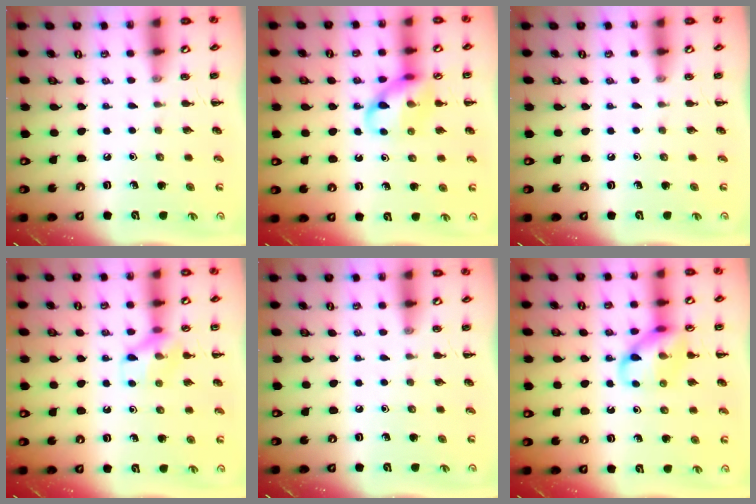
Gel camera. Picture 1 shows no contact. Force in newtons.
{"total": 11.5, "press": 11.3, "slide": 1.8}
{"total": 0.0}
{"total": 10.2, "press": 10.2, "slide": 0.7}
{"total": 0.0}
{"total": 11.7, "press": 11.7, "slide": 0.8}